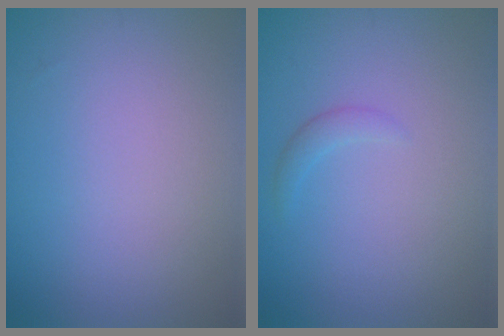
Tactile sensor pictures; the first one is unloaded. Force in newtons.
{"total": 1.0, "press": 0.9, "slide": 0.2}